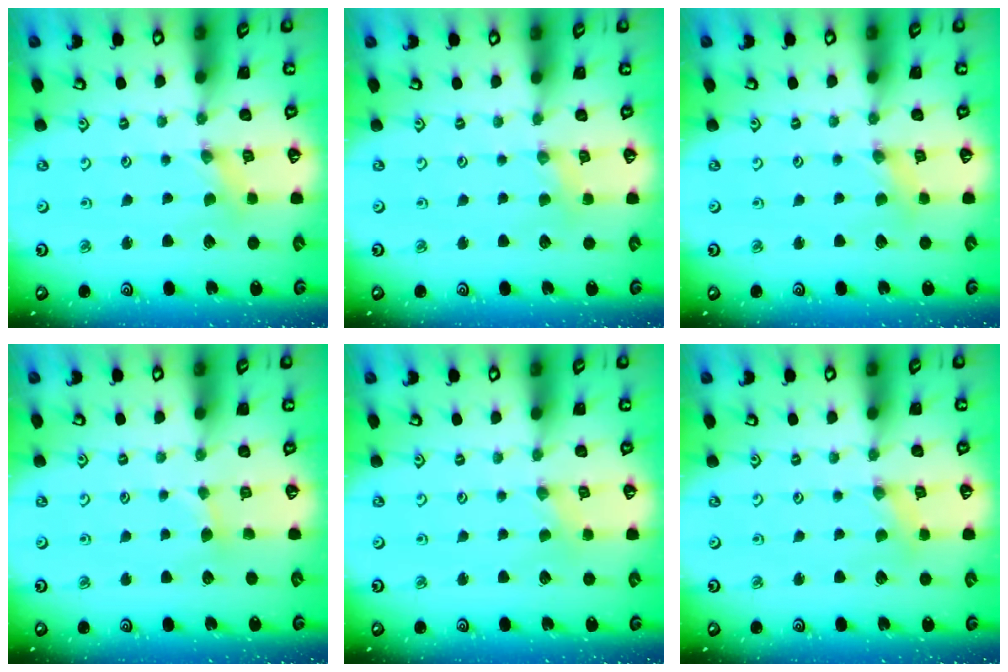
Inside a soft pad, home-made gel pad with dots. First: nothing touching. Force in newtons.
{"total": 2.4, "press": 2.4, "slide": 0.5}
{"total": 2.5, "press": 2.5, "slide": 0.3}
{"total": 2.4, "press": 2.4, "slide": 0.4}
{"total": 0.0}
{"total": 1.6, "press": 1.6, "slide": 0.3}